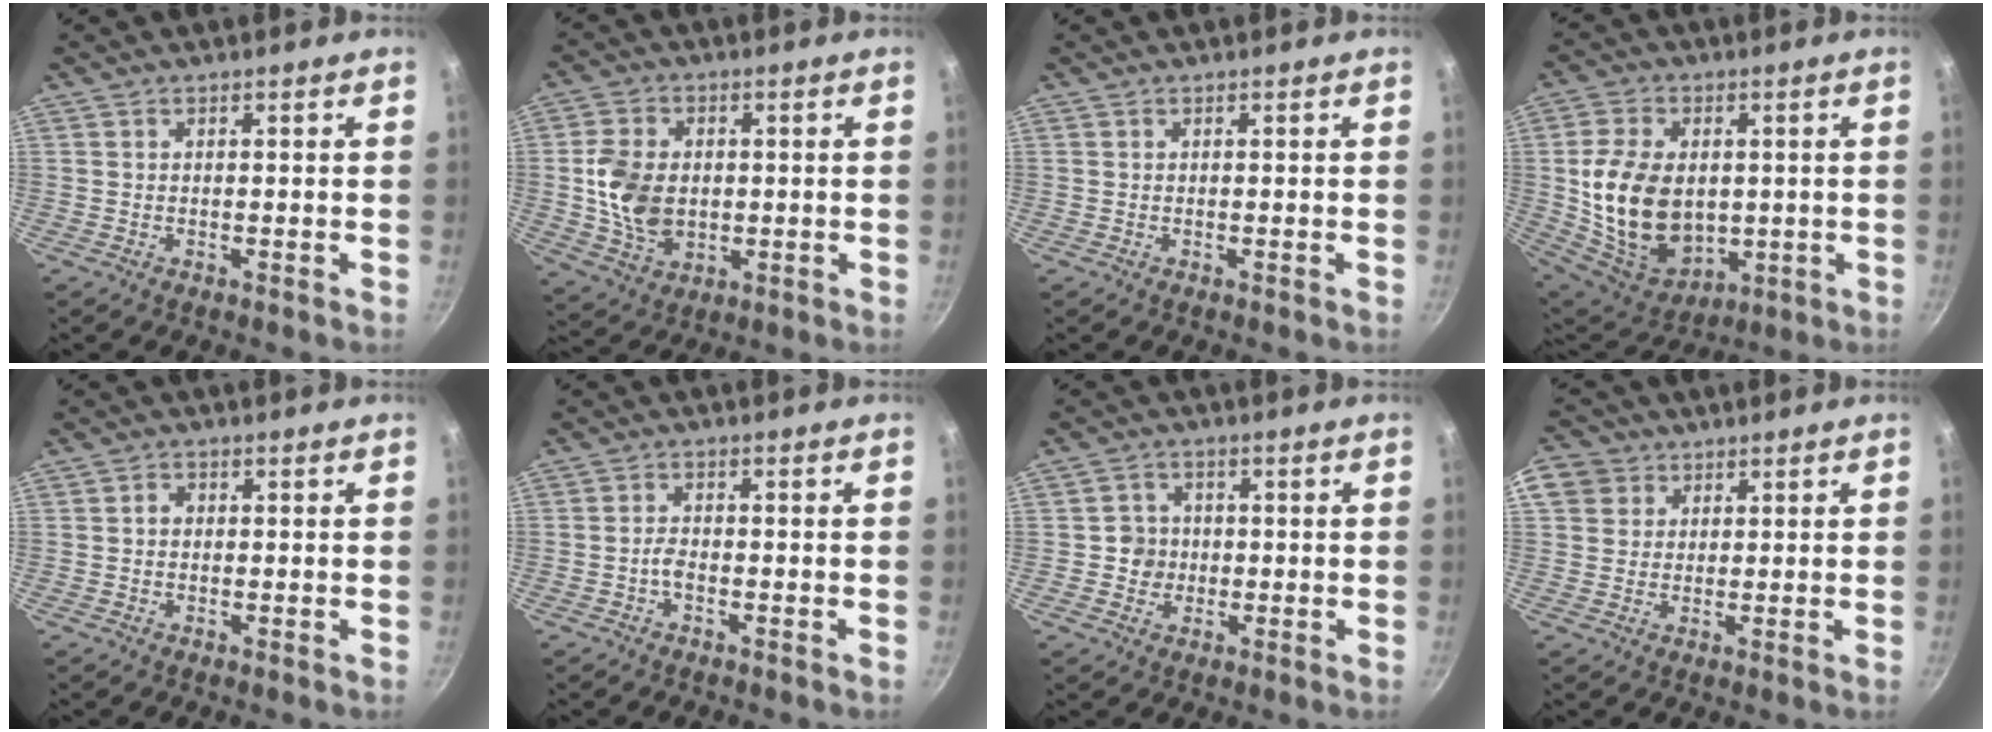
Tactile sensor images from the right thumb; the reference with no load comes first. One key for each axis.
{"total": 11.0, "fx": 0.1, "fy": 8.0, "fz": 7.5, "tx": -0.128, "ty": -0.004, "tz": 0.007}
{"total": 0.0}
{"total": 18.3, "fx": 0.6, "fy": 12.9, "fz": 12.9, "tx": -0.216, "ty": -0.015, "tz": 0.032}
{"total": 1.5, "fx": 0.0, "fy": 1.2, "fz": 0.8, "tx": -0.011, "ty": 0.006, "tz": -0.002}
{"total": 1.9, "fx": -1.1, "fy": 0.9, "fz": 1.2, "tx": -0.022, "ty": 0.014, "tz": -0.023}
{"total": 4.2, "fx": -0.4, "fy": 4.0, "fz": 1.0, "tx": 0.013, "ty": 0.008, "tz": -0.012}
{"total": 7.6, "fx": 3.0, "fy": 6.6, "fz": 2.3, "tx": -0.027, "ty": 0.009, "tz": 0.045}